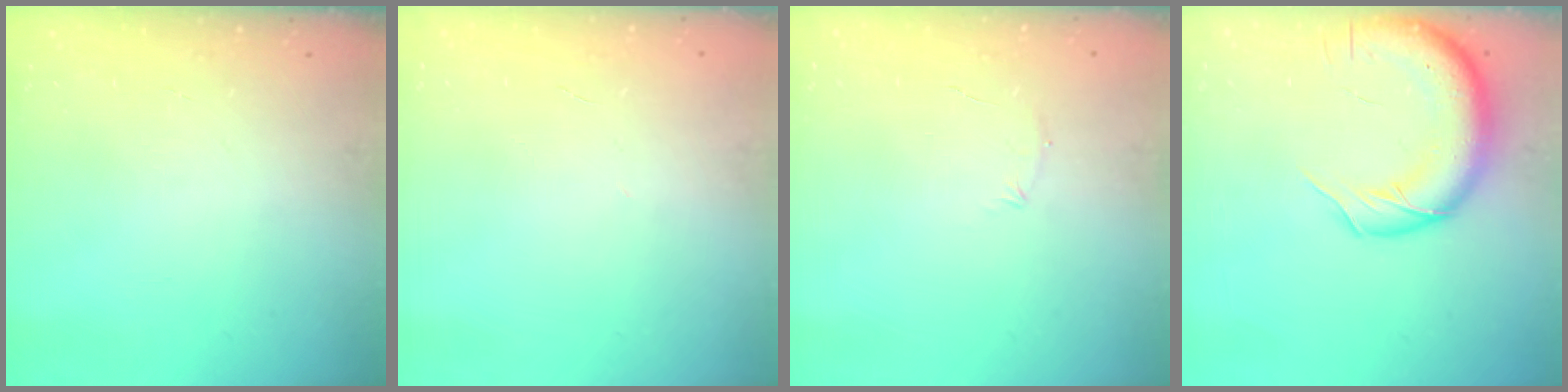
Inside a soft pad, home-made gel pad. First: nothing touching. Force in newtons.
{"total": 1.8, "press": 1.7, "slide": 0.5}
{"total": 4.4, "press": 4.2, "slide": 1.1}
{"total": 16.2, "press": 15.8, "slide": 3.3}